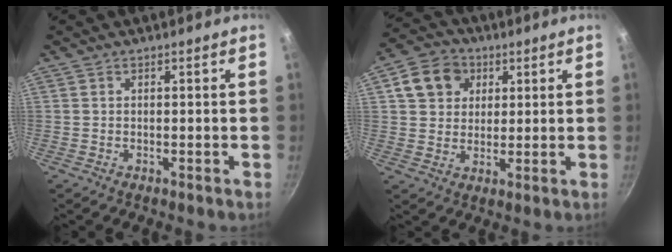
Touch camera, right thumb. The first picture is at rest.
{"total": 9.2, "force": [3.3, 7.6, 4.0], "torque": [-0.041, 0.006, 0.048]}